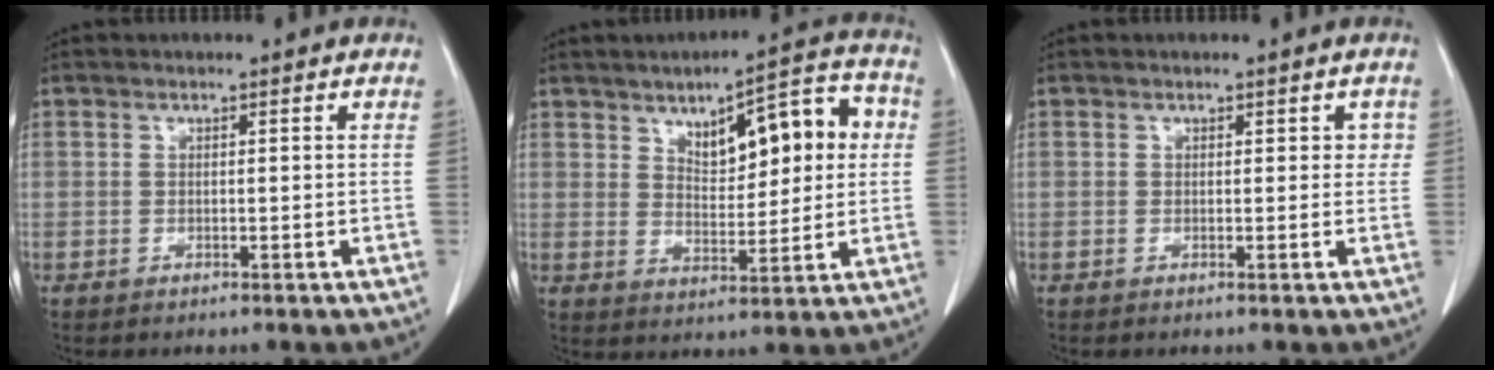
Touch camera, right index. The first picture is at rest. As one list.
[{"total": 12.2, "force": [3.7, 4.5, 10.7], "torque": [-0.140, 0.031, 0.058]}, {"total": 1.7, "force": [0.5, 1.3, 0.9], "torque": [0.002, 0.008, 0.004]}]